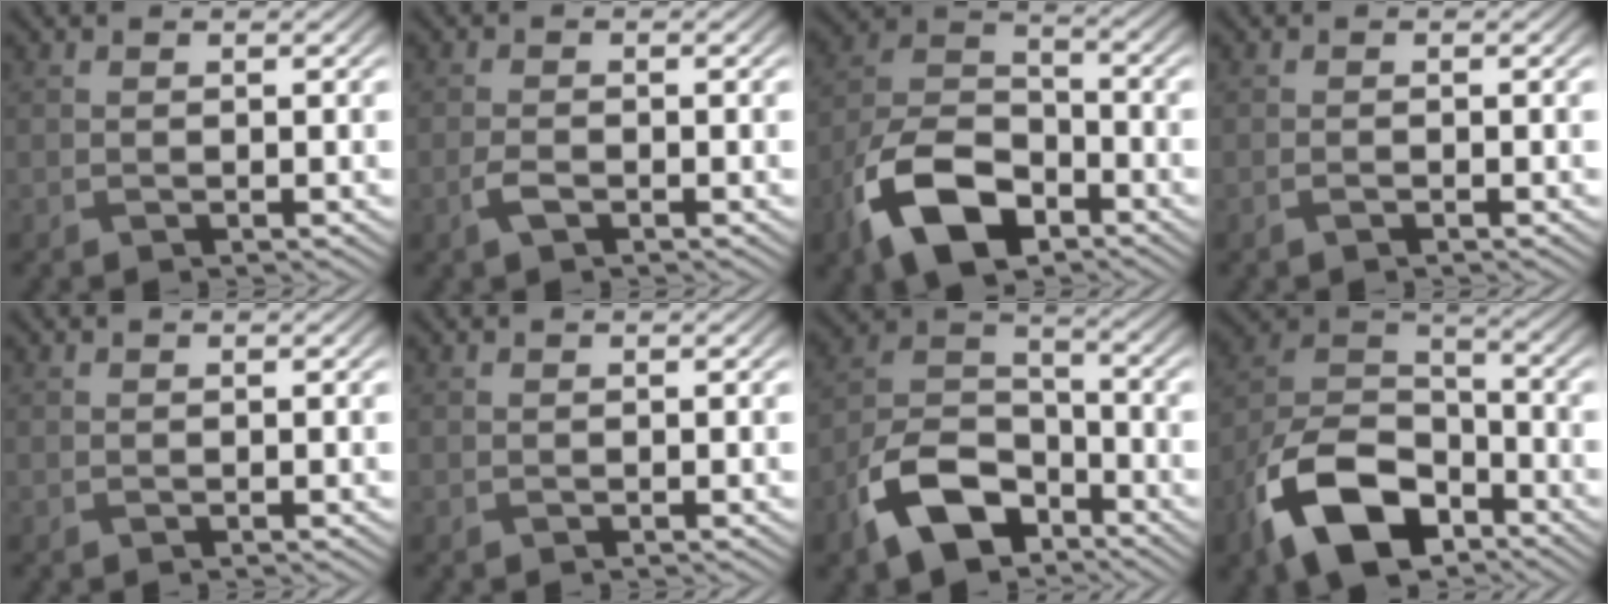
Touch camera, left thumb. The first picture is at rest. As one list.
[{"total": 1.8, "force": [-1.0, 0.7, 1.4], "torque": [-0.033, 0.000, -0.021]}, {"total": 12.1, "force": [-6.6, 6.7, 7.8], "torque": [-0.173, -0.011, -0.137]}, {"total": 0.7, "force": [-0.4, 0.2, 0.5], "torque": [-0.010, -0.001, -0.006]}, {"total": 0.0}, {"total": 0.0}, {"total": 11.2, "force": [-6.6, 6.3, 6.4], "torque": [-0.140, -0.007, -0.142]}, {"total": 13.8, "force": [-7.8, 7.8, 8.3], "torque": [-0.190, -0.021, -0.160]}]